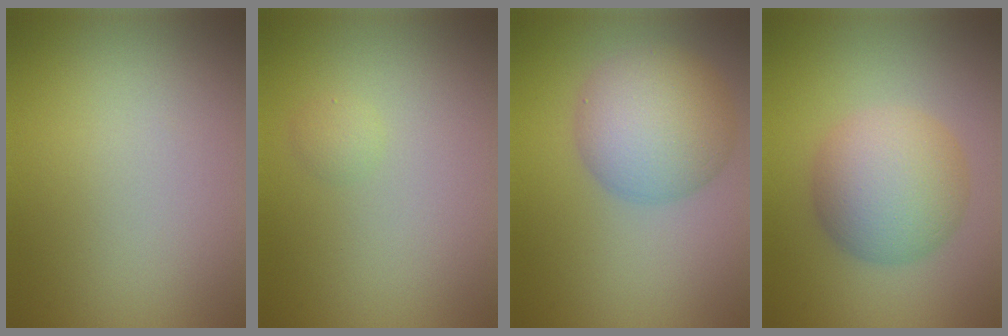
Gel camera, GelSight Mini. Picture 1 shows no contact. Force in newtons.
{"total": 0.8, "press": 0.8, "slide": 0.1}
{"total": 6.6, "press": 6.6, "slide": 0.2}
{"total": 6.3, "press": 6.3, "slide": 0.1}